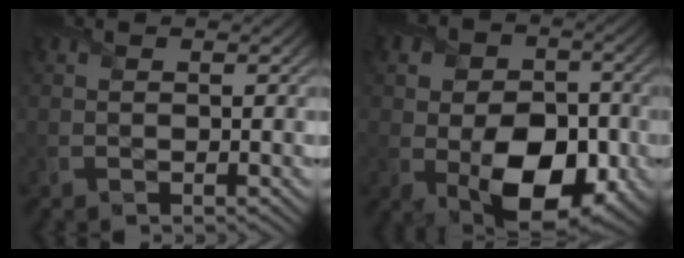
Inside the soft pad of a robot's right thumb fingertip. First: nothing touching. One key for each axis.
{"total": 13.7, "fx": -2.9, "fy": 9.1, "fz": 9.9, "tx": -0.146, "ty": -0.031, "tz": -0.031}